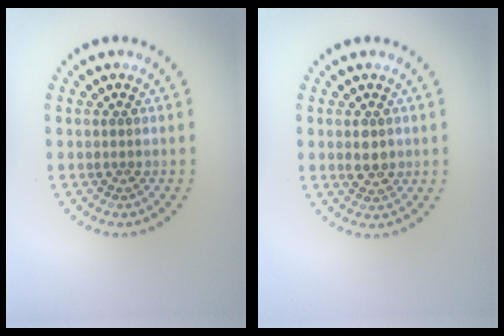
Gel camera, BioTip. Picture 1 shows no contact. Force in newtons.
{"total": 1.7, "press": 1.7, "slide": 0.2}